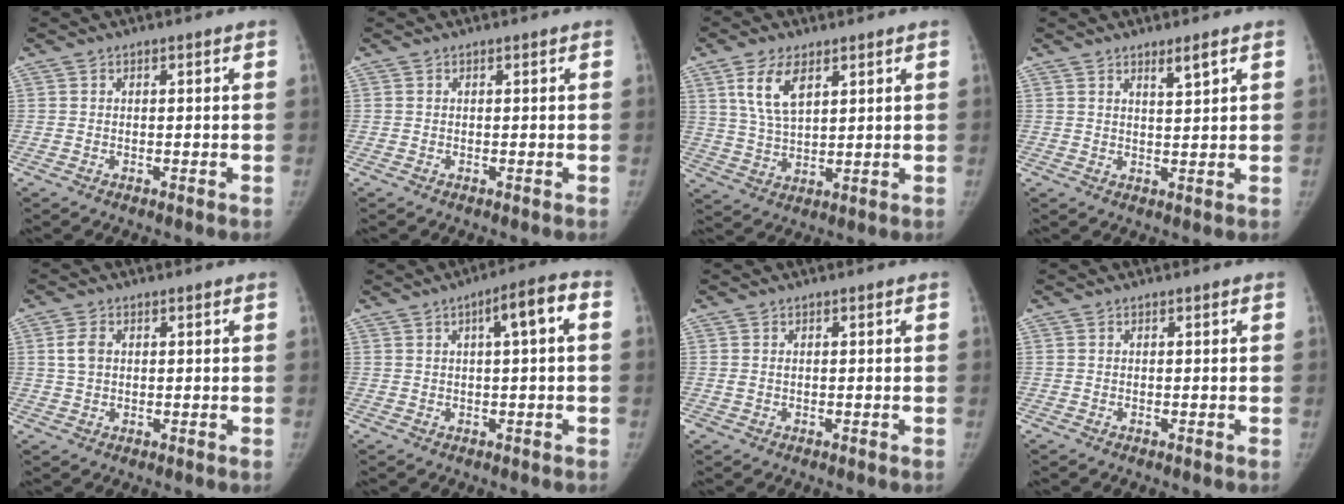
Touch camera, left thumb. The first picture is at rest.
{"total": 0.0}
{"total": 8.0, "force": [3.9, 4.0, 5.8], "torque": [-0.102, -0.017, 0.083]}
{"total": 2.4, "force": [1.8, 0.0, 1.7], "torque": [-0.027, -0.018, 0.033]}
{"total": 3.4, "force": [0.8, 2.4, 2.3], "torque": [-0.044, 0.002, 0.016]}
{"total": 6.0, "force": [1.2, 1.1, 5.8], "torque": [-0.086, 0.026, 0.014]}
{"total": 0.7, "force": [0.1, 0.5, 0.4], "torque": [-0.005, 0.000, 0.003]}
{"total": 0.0}